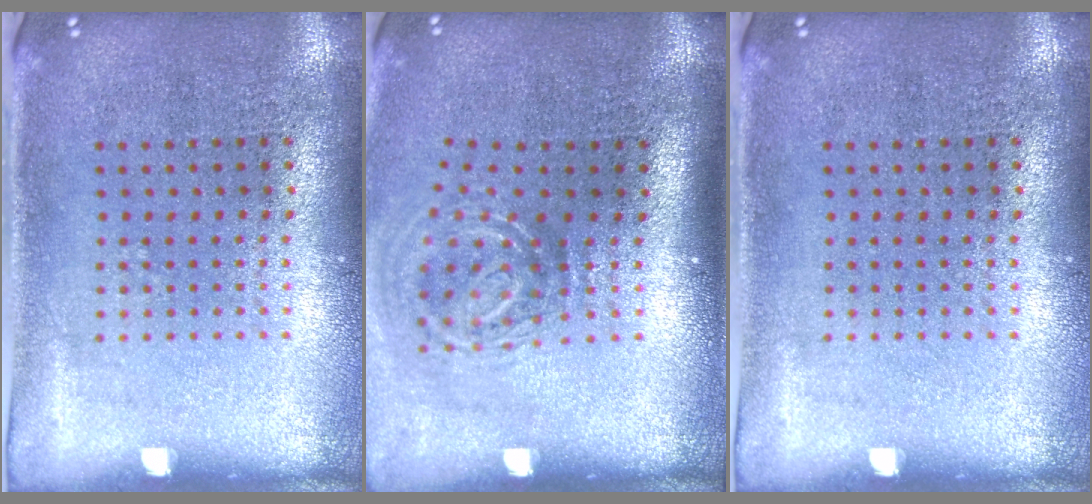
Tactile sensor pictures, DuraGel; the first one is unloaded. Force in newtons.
{"total": 2.0, "press": 1.2, "slide": 1.6}
{"total": 0.0}